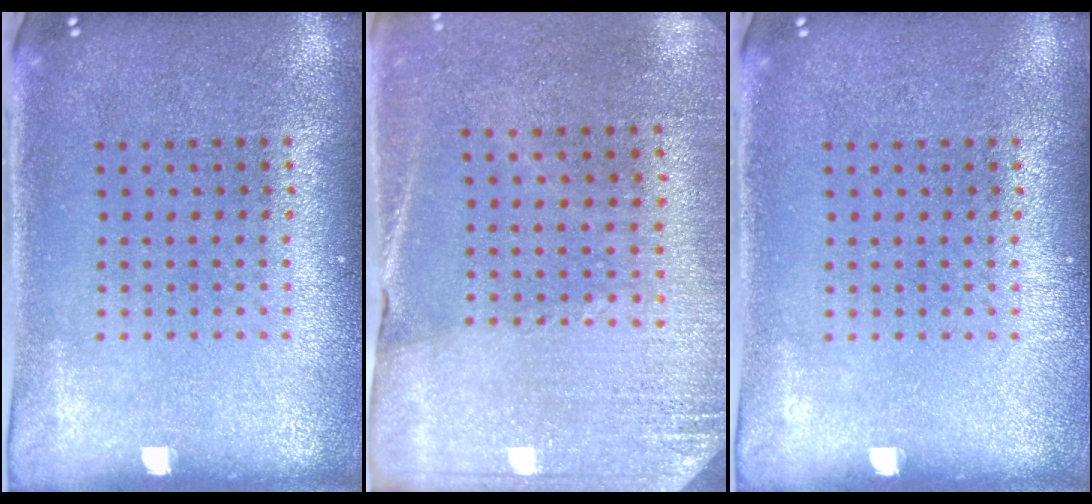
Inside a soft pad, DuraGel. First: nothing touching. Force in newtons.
{"total": 2.7, "press": 2.6, "slide": 0.9}
{"total": 0.0}